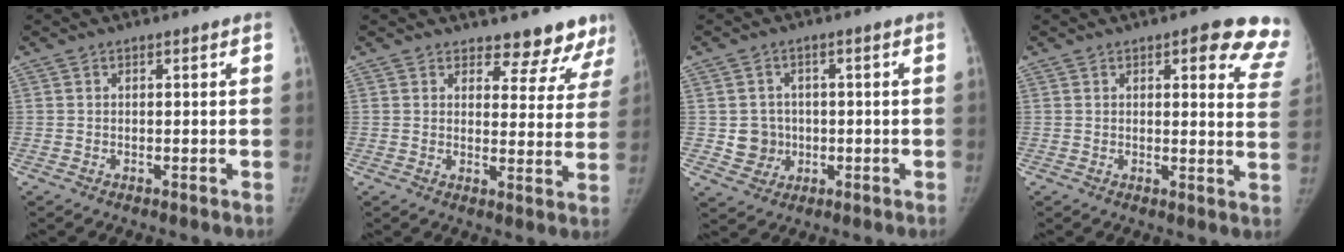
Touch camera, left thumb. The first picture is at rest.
{"total": 9.9, "force": [8.9, 4.1, 1.5], "torque": [0.034, -0.059, 0.083]}
{"total": 5.2, "force": [-0.3, 5.0, 1.2], "torque": [0.008, 0.008, 0.001]}
{"total": 12.6, "force": [8.3, 4.1, 8.4], "torque": [-0.054, -0.035, 0.072]}